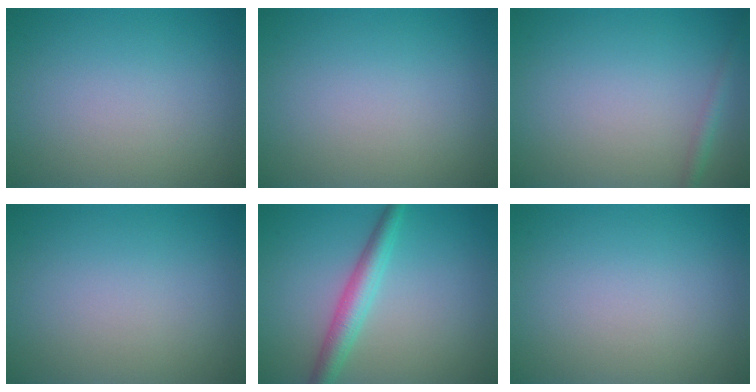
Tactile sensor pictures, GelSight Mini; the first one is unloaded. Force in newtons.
{"total": 0.0}
{"total": 1.1, "press": 1.1, "slide": 0.1}
{"total": 0.0}
{"total": 3.3, "press": 3.3, "slide": 0.2}
{"total": 0.0}